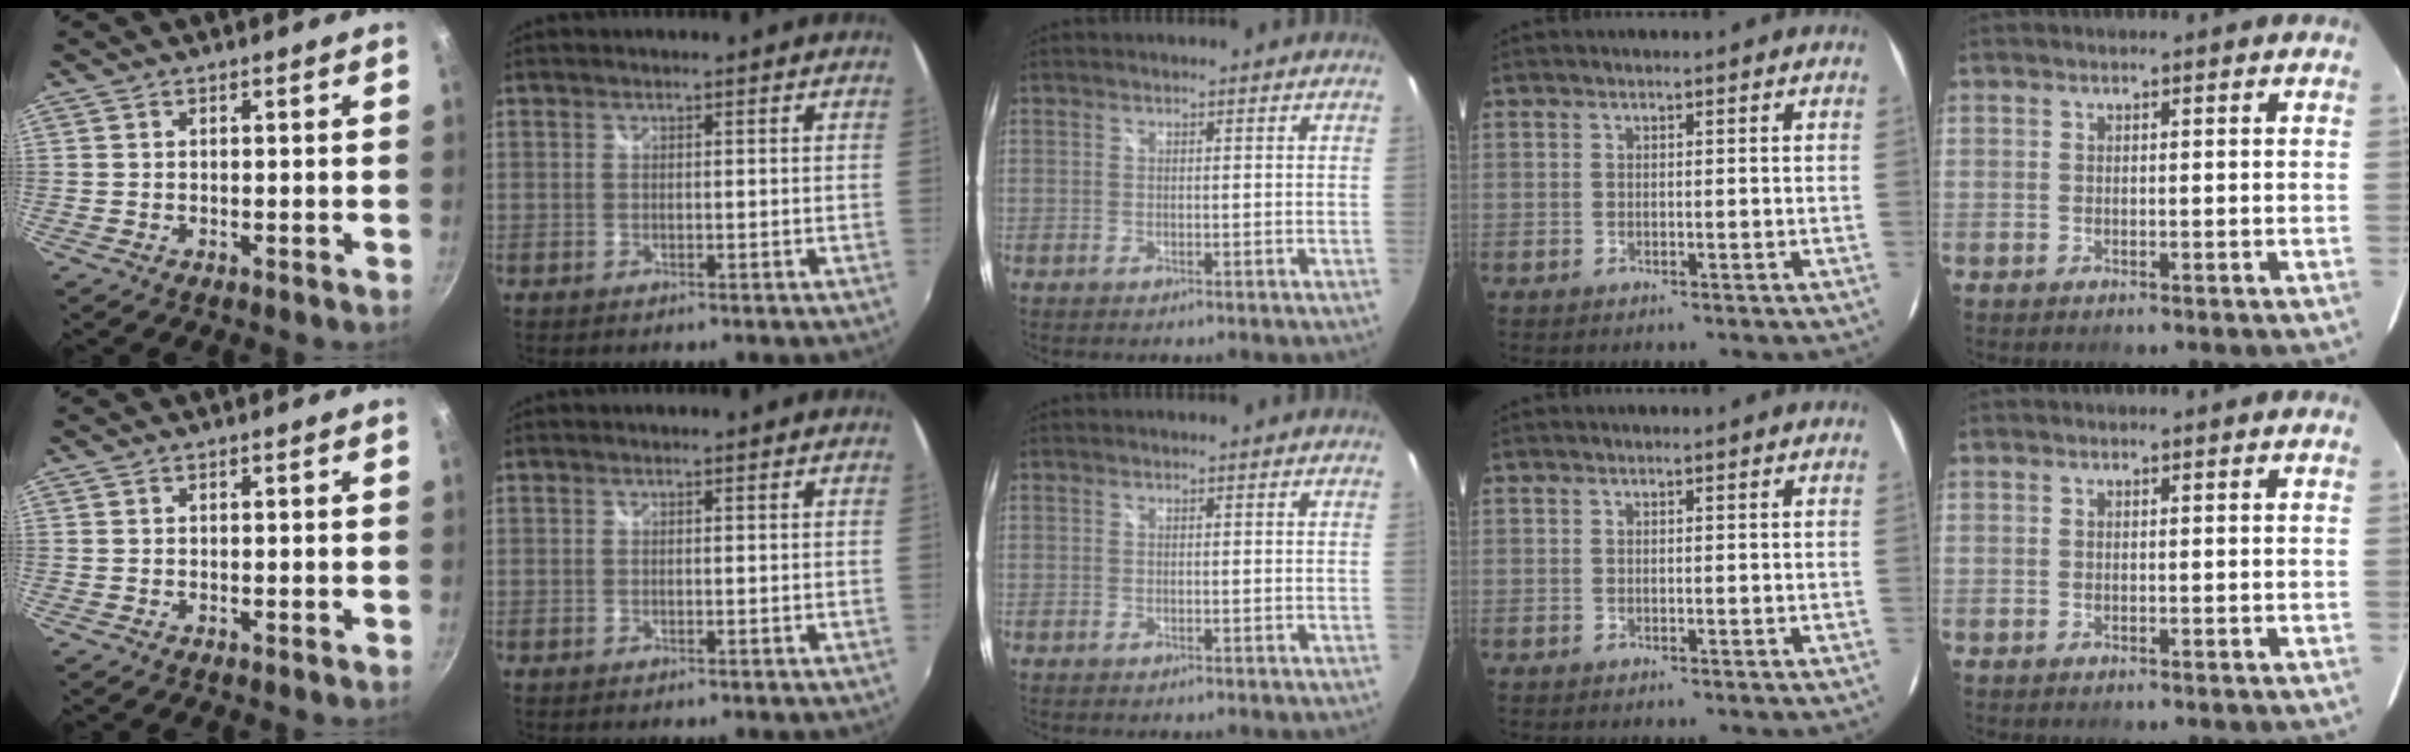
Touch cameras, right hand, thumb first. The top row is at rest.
{}